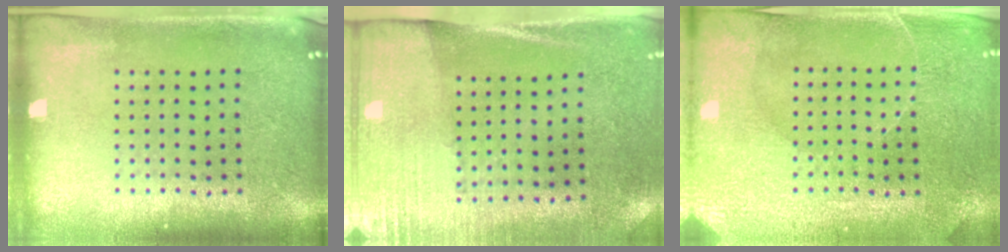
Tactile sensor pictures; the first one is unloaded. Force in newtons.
{"total": 2.7, "press": 2.3, "slide": 1.4}
{"total": 3.0, "press": 2.9, "slide": 0.3}